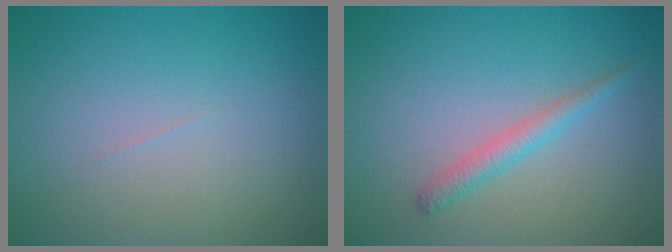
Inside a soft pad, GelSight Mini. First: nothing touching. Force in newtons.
{"total": 1.7, "press": 1.7, "slide": 0.1}